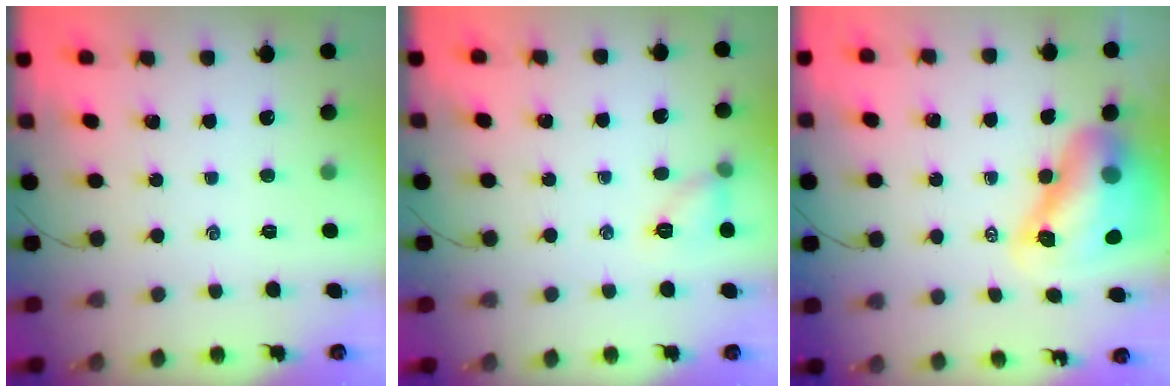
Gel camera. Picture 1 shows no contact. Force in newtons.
{"total": 6.9, "press": 6.8, "slide": 0.6}
{"total": 14.2, "press": 13.7, "slide": 3.9}